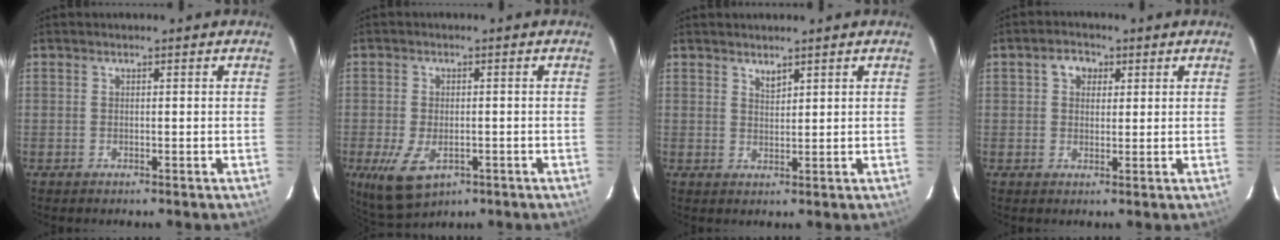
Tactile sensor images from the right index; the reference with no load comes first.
{"total": 8.3, "force": [-3.3, 4.7, 6.0], "torque": [-0.132, -0.023, -0.051]}
{"total": 1.6, "force": [1.4, 0.5, 0.5], "torque": [-0.006, 0.000, 0.026]}
{"total": 3.4, "force": [1.2, 2.9, 1.4], "torque": [-0.020, 0.015, 0.020]}